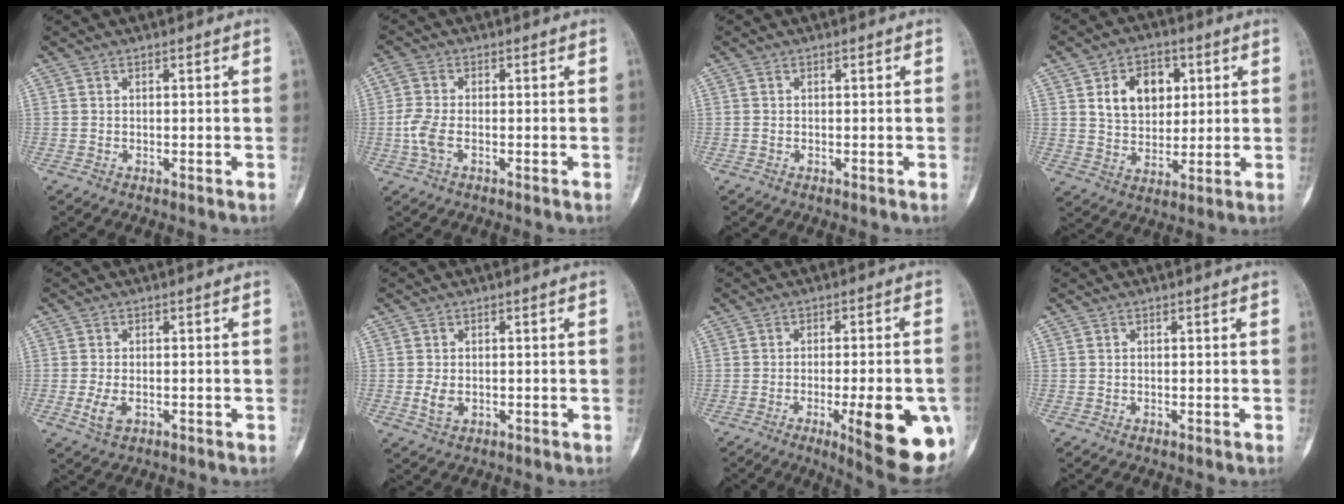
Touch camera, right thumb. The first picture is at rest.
{"total": 4.7, "force": [-1.2, 2.3, 4.0], "torque": [-0.104, 0.007, -0.028]}
{"total": 0.0}
{"total": 11.0, "force": [3.4, 7.9, 6.9], "torque": [-0.070, -0.010, 0.061]}
{"total": 3.4, "force": [-1.0, 1.9, 2.6], "torque": [-0.059, -0.005, -0.017]}
{"total": 2.7, "force": [-0.3, 1.9, 2.0], "torque": [-0.041, -0.004, -0.005]}
{"total": 15.9, "force": [-5.2, 3.8, 14.5], "torque": [-0.147, -0.002, -0.057]}
{"total": 0.0}